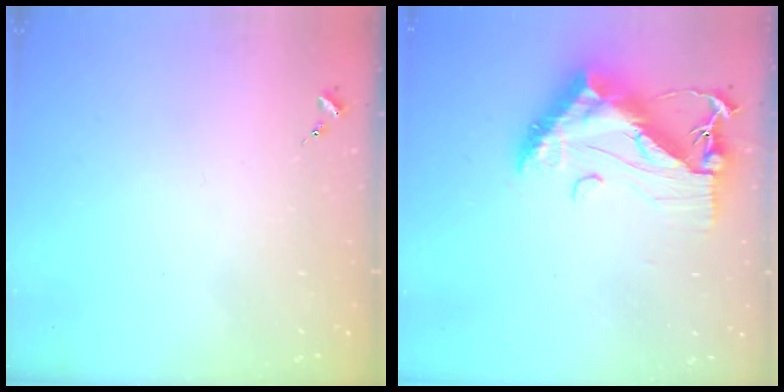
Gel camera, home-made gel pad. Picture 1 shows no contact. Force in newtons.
{"total": 19.1, "press": 19.0, "slide": 1.6}